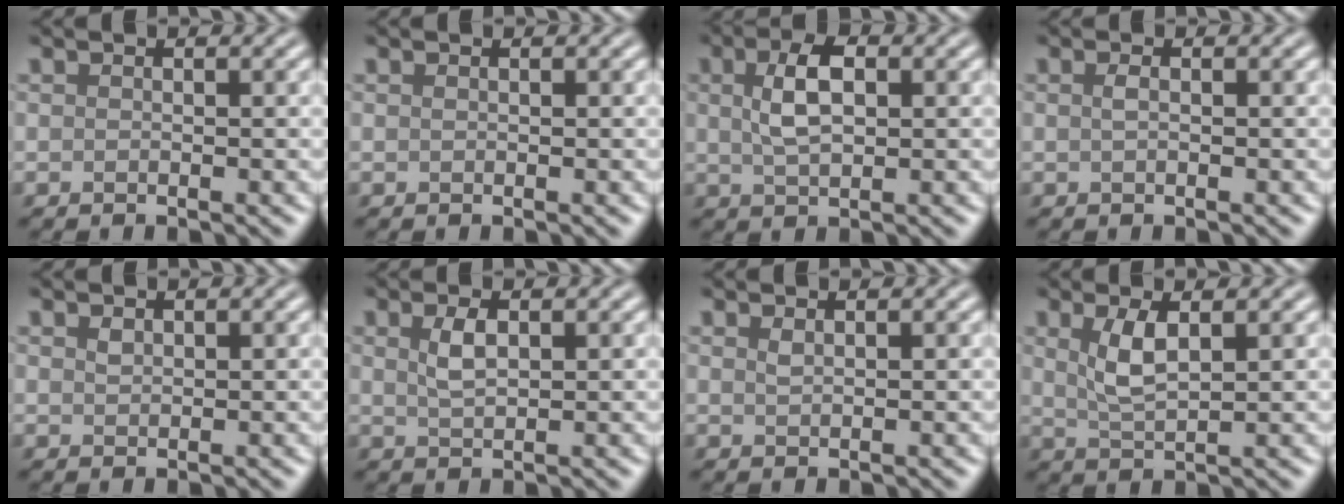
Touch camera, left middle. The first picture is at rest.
{"total": 0.0}
{"total": 3.9, "force": [0.9, 2.0, 3.3], "torque": [-0.070, 0.005, 0.016]}
{"total": 0.7, "force": [0.1, 0.3, 0.7], "torque": [-0.016, 0.003, 0.003]}
{"total": 0.7, "force": [0.4, 0.4, 0.3], "torque": [-0.010, 0.000, 0.011]}
{"total": 2.1, "force": [0.7, 0.9, 1.8], "torque": [-0.042, 0.000, 0.017]}
{"total": 0.6, "force": [0.4, 0.2, 0.4], "torque": [-0.010, -0.001, 0.010]}
{"total": 3.1, "force": [1.1, 1.0, 2.7], "torque": [-0.060, -0.002, 0.024]}